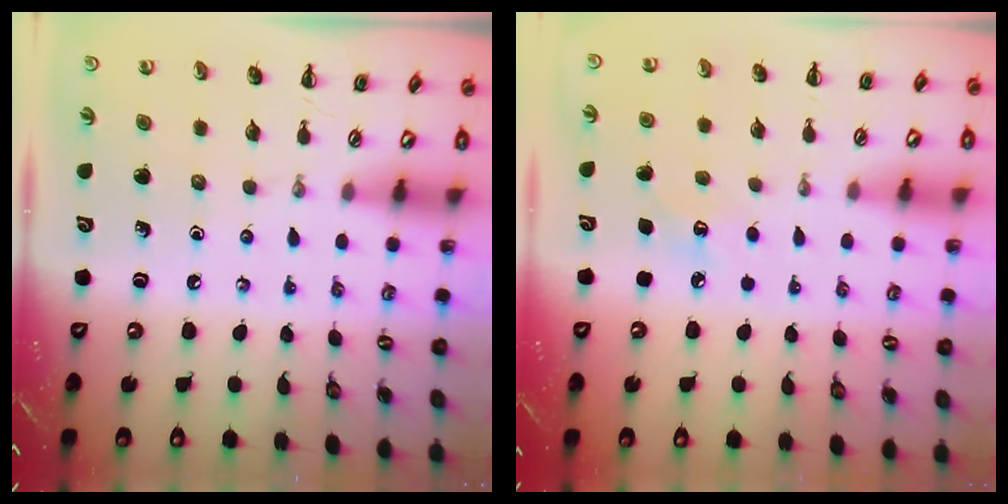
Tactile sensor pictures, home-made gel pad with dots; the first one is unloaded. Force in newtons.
{"total": 5.5, "press": 5.3, "slide": 1.3}